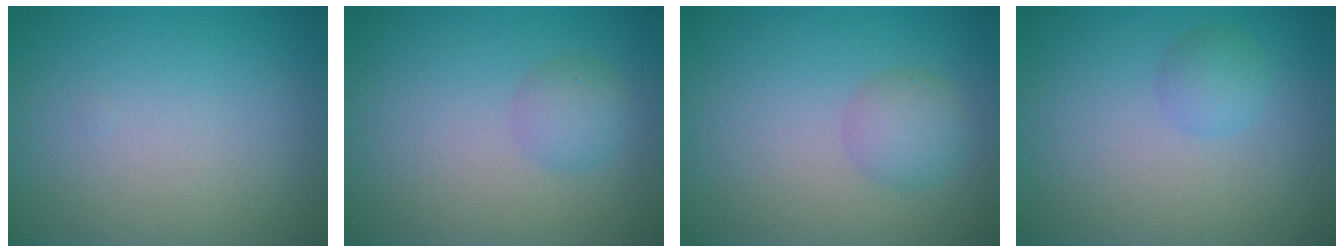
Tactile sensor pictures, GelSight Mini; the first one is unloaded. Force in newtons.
{"total": 1.9, "press": 1.9, "slide": 0.0}
{"total": 2.4, "press": 2.4, "slide": 0.0}
{"total": 1.6, "press": 1.5, "slide": 0.1}